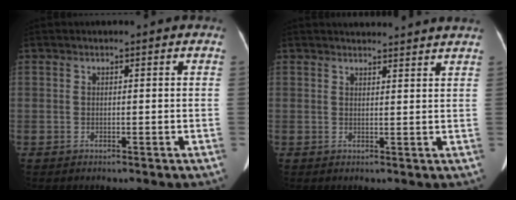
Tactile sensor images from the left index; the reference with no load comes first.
{"total": 7.7, "force": [7.5, -0.3, 1.6], "torque": [-0.017, 0.012, 0.073]}